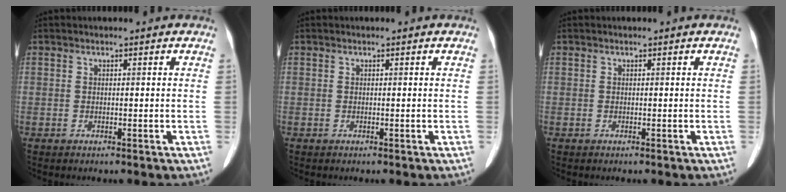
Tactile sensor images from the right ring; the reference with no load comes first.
{"total": 0.0}
{"total": 0.0}